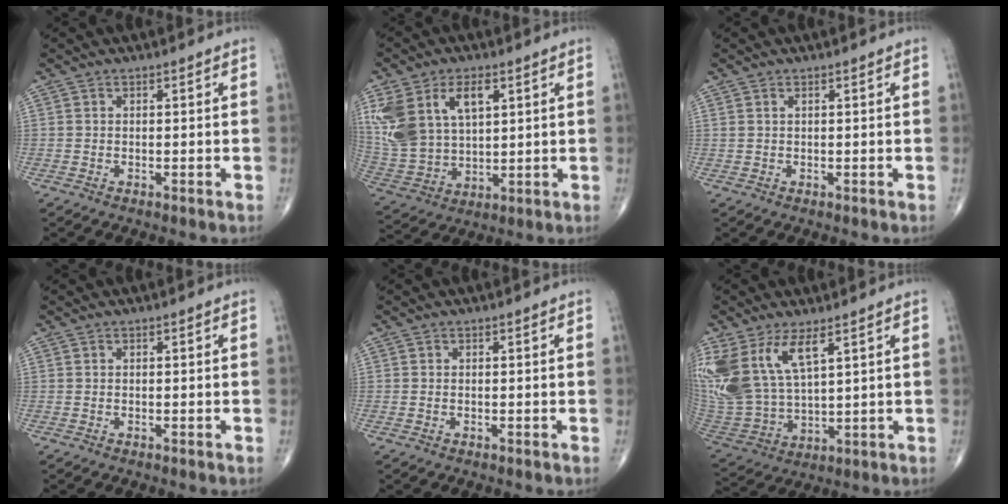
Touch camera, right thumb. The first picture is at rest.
{"total": 17.2, "force": [6.4, 10.3, 12.2], "torque": [-0.259, -0.012, 0.136]}
{"total": 0.5, "force": [0.3, 0.1, 0.3], "torque": [-0.010, 0.009, 0.010]}
{"total": 0.0}
{"total": 0.0}
{"total": 16.1, "force": [7.6, 7.4, 12.1], "torque": [-0.264, -0.031, 0.169]}